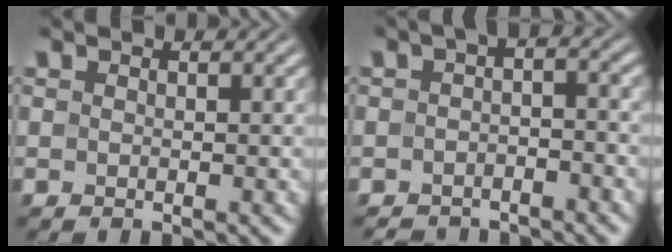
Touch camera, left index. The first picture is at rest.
{"total": 3.6, "force": [-2.5, 1.6, 2.1], "torque": [-0.023, 0.002, -0.048]}